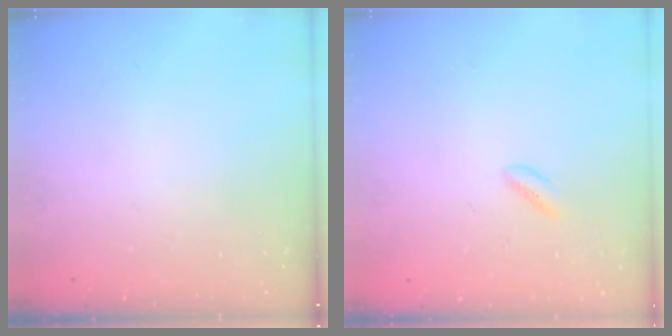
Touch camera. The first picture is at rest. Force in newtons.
{"total": 1.0, "press": 0.8, "slide": 0.6}